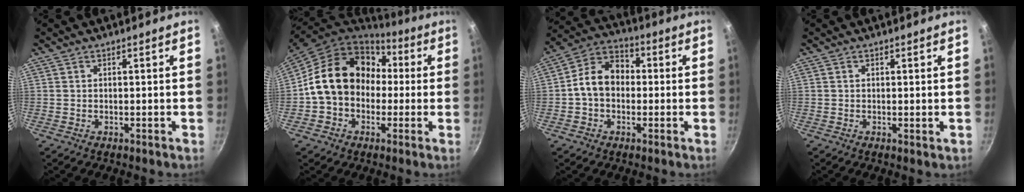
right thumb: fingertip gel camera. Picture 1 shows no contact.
{"total": 17.8, "force": [1.1, 14.5, 10.3], "torque": [-0.143, 0.054, 0.013]}
{"total": 10.2, "force": [-0.4, 7.8, 6.6], "torque": [-0.083, 0.034, -0.028]}
{"total": 0.7, "force": [0.2, 0.2, 0.6], "torque": [-0.012, -0.001, 0.002]}